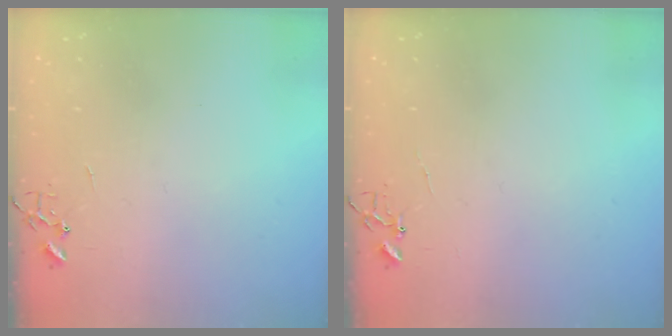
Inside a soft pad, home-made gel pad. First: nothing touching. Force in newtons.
{"total": 4.3, "press": 4.3, "slide": 0.3}